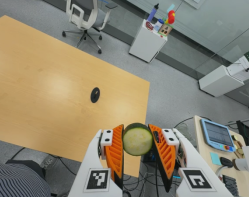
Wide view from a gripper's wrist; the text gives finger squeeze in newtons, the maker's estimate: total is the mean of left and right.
{"total": 11.6, "left": 10.6, "right": 12.5}